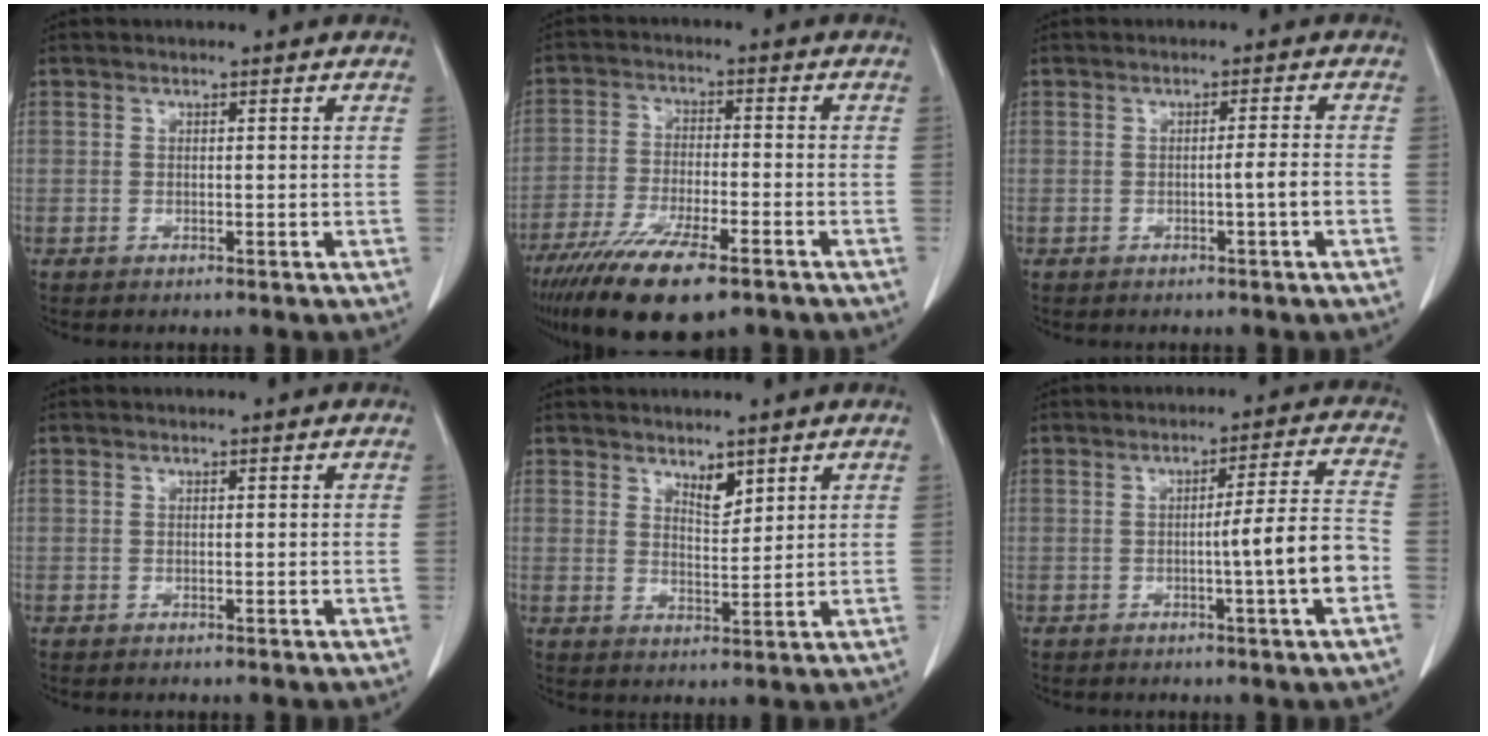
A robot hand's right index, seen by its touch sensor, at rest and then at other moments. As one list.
[{"total": 14.9, "force": [-10.2, 3.2, 10.4], "torque": [-0.191, -0.037, -0.170]}, {"total": 2.3, "force": [-0.9, -0.6, 2.0], "torque": [-0.031, -0.001, -0.014]}, {"total": 0.0}, {"total": 3.1, "force": [2.3, 1.0, 1.8], "torque": [-0.033, -0.007, 0.046]}, {"total": 8.1, "force": [-2.3, -0.9, 7.7], "torque": [-0.106, 0.005, -0.032]}]